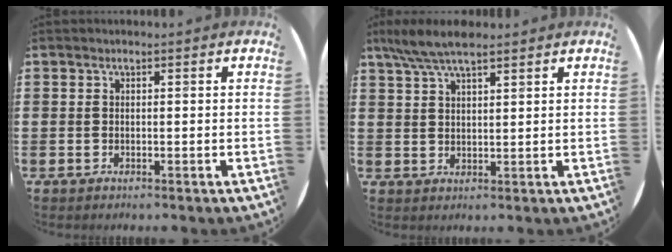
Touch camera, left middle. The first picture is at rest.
{"total": 5.6, "force": [4.6, 1.2, 2.9], "torque": [-0.066, -0.003, 0.084]}